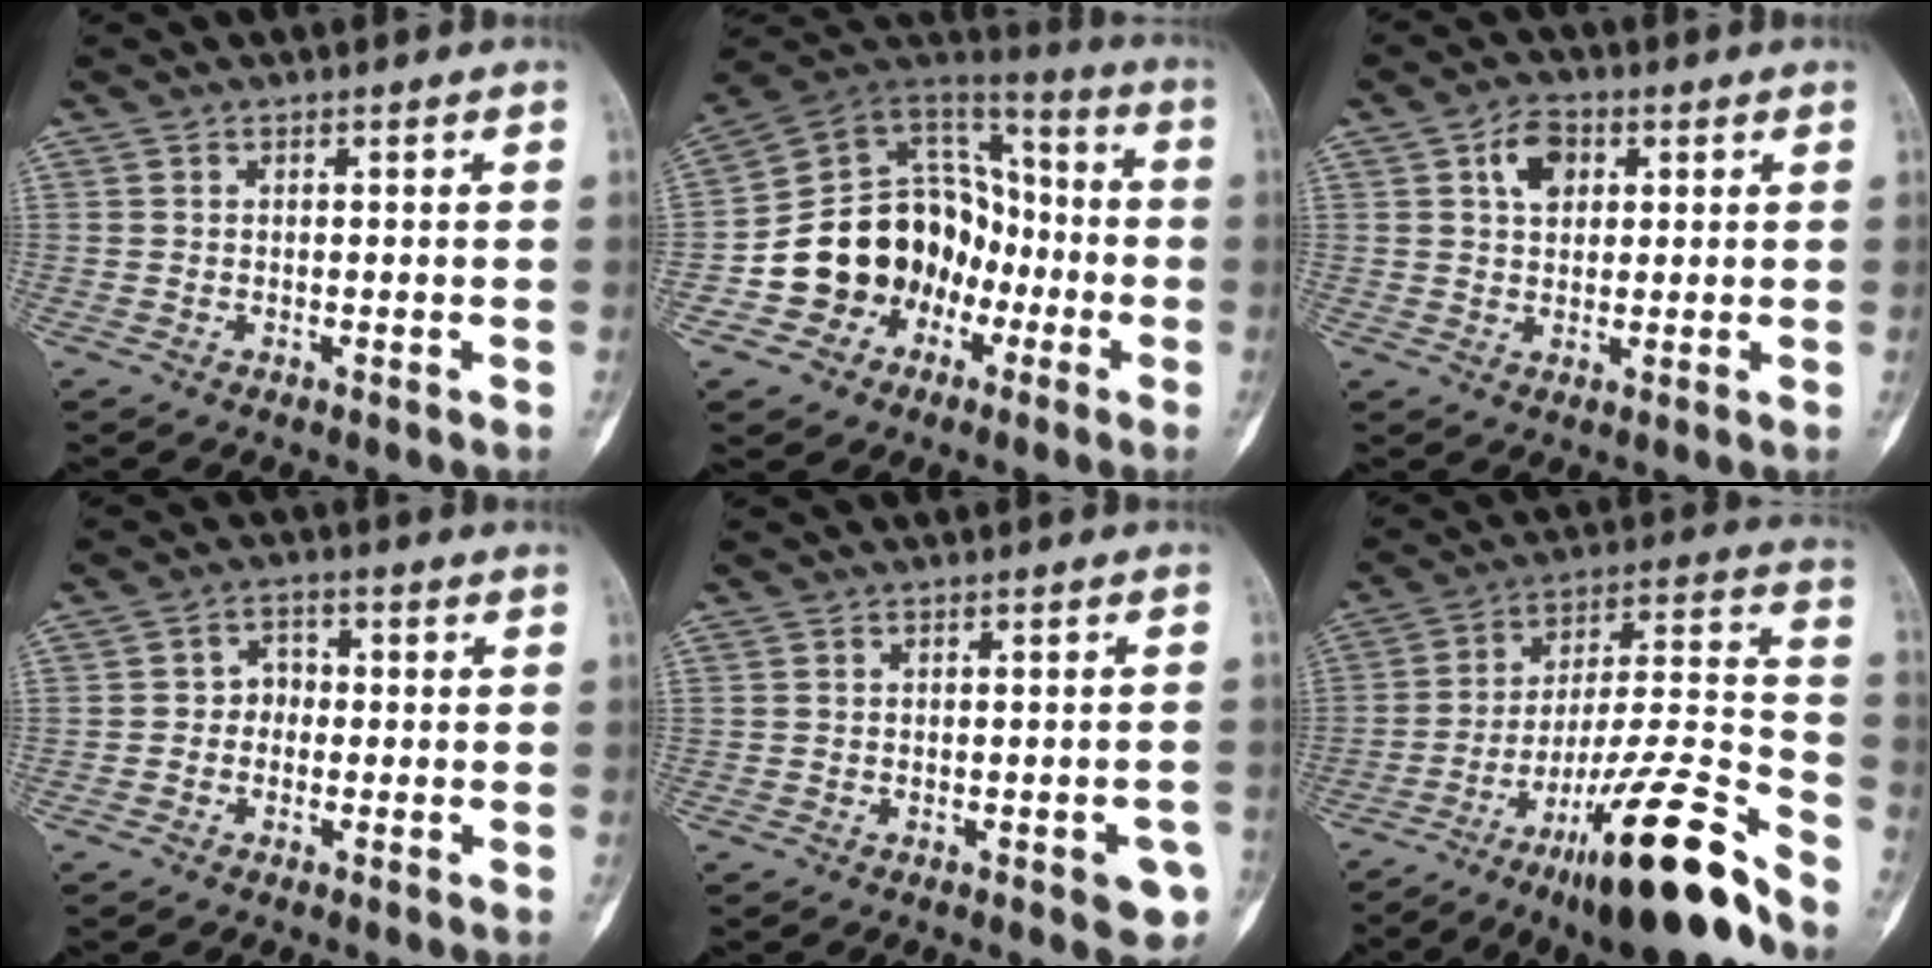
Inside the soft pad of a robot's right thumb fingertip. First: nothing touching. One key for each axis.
{"total": 17.9, "fx": -5.9, "fy": 14.9, "fz": 7.9, "tx": -0.083, "ty": 0.092, "tz": -0.099}
{"total": 6.0, "fx": 2.0, "fy": 4.1, "fz": 3.8, "tx": -0.046, "ty": 0.003, "tz": 0.032}
{"total": 3.5, "fx": -0.7, "fy": 3.0, "fz": 1.6, "tx": 0.002, "ty": 0.017, "tz": -0.023}
{"total": 4.8, "fx": -2.2, "fy": 1.7, "fz": 3.9, "tx": -0.029, "ty": 0.009, "tz": -0.023}
{"total": 24.8, "fx": -16.8, "fy": 3.5, "fz": 17.9, "tx": -0.249, "ty": 0.087, "tz": -0.271}